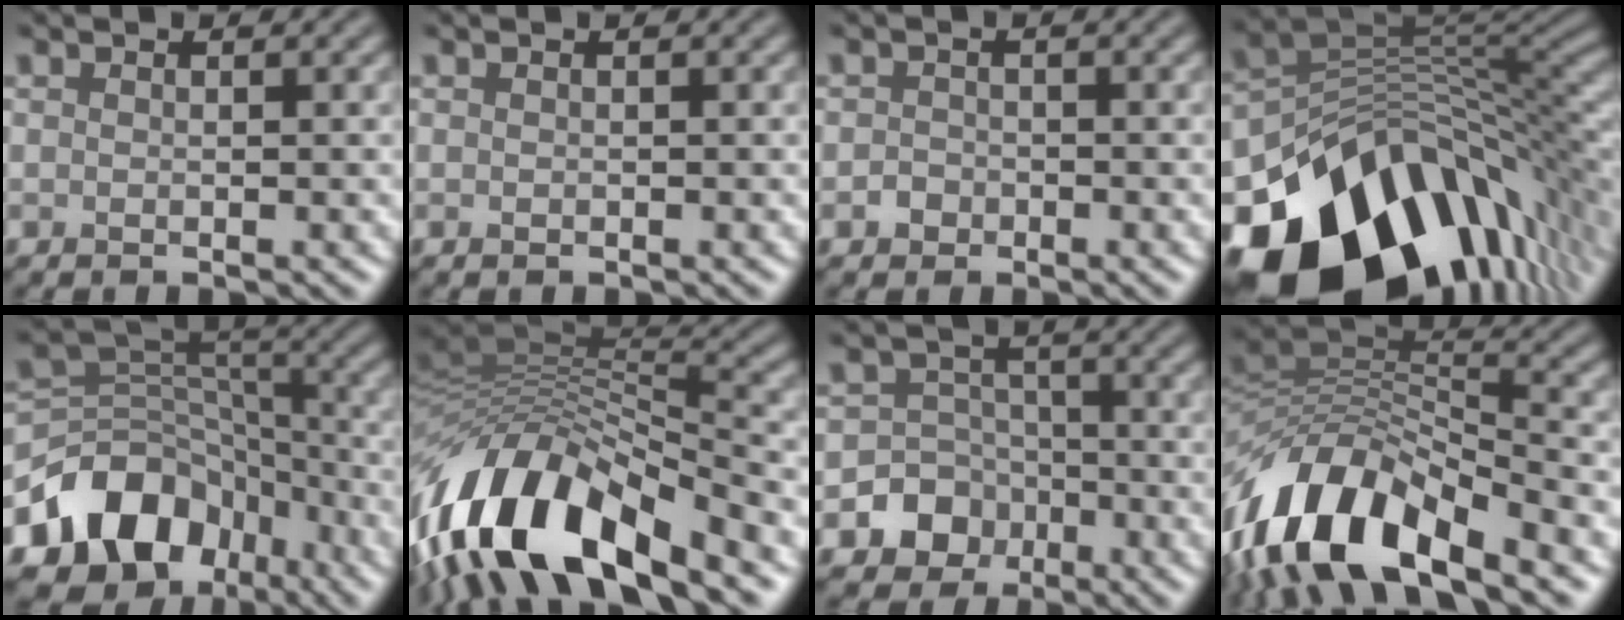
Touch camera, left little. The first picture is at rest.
{"total": 0.0}
{"total": 1.1, "force": [-0.5, 1.0, 0.3], "torque": [0.001, 0.000, -0.012]}
{"total": 16.9, "force": [-7.8, 10.9, 10.3], "torque": [-0.191, -0.022, -0.119]}
{"total": 10.8, "force": [-5.9, 7.9, 4.2], "torque": [-0.072, 0.002, -0.104]}
{"total": 13.5, "force": [-7.3, 4.8, 10.3], "torque": [-0.195, 0.015, -0.131]}
{"total": 6.8, "force": [-3.2, 6.0, 1.0], "torque": [0.003, -0.008, -0.080]}
{"total": 12.2, "force": [-6.3, 5.5, 8.9], "torque": [-0.163, 0.005, -0.124]}